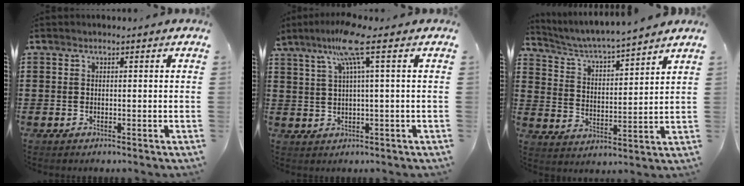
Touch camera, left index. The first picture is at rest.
{"total": 7.9, "force": [3.6, 0.1, 7.0], "torque": [-0.145, 0.005, 0.059]}
{"total": 4.4, "force": [4.2, -0.2, 1.4], "torque": [-0.047, -0.034, 0.065]}